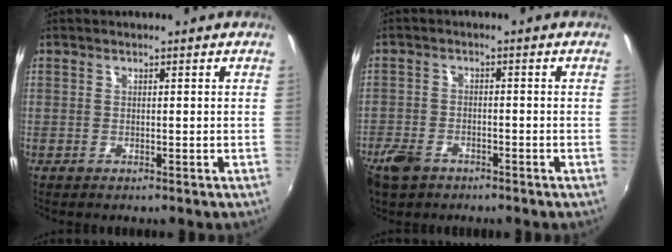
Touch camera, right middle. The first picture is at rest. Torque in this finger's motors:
{"motor_torque": [1.13, -1.00, 0.46, 0.14]}